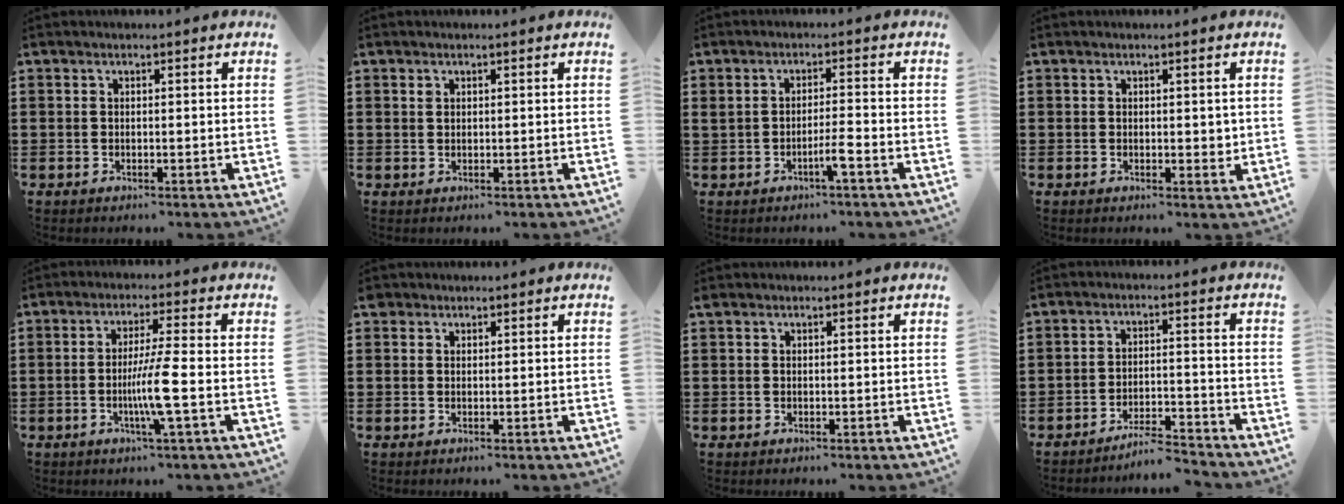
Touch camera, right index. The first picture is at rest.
{"total": 0.8, "force": [0.3, 0.6, 0.4], "torque": [-0.010, 0.003, 0.007]}
{"total": 3.1, "force": [-1.4, 0.0, 2.7], "torque": [-0.048, -0.002, -0.027]}
{"total": 1.8, "force": [0.3, 1.1, 1.4], "torque": [-0.019, 0.002, 0.004]}
{"total": 6.7, "force": [-1.6, -0.5, 6.5], "torque": [-0.124, -0.017, -0.034]}
{"total": 1.0, "force": [0.6, 0.7, 0.0], "torque": [-0.003, 0.003, 0.013]}
{"total": 0.0}
{"total": 4.6, "force": [-4.5, 0.2, 1.1], "torque": [-0.021, 0.001, -0.089]}